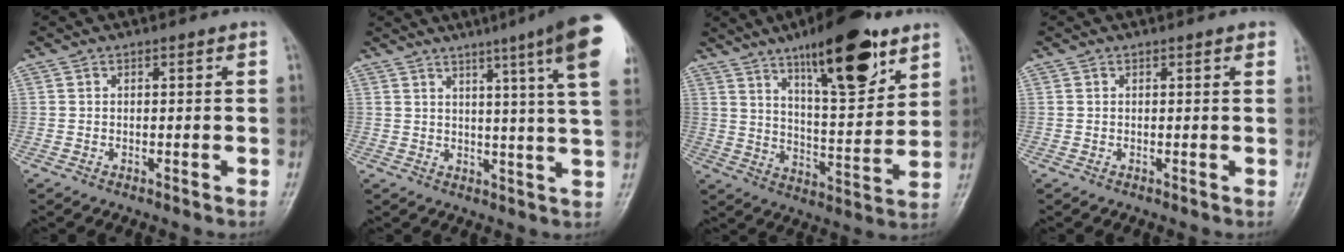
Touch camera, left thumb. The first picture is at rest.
{"total": 16.3, "force": [8.8, 0.1, 13.7], "torque": [-0.173, -0.033, 0.092]}
{"total": 18.6, "force": [11.1, 5.5, 13.8], "torque": [-0.180, -0.060, 0.181]}
{"total": 1.6, "force": [1.0, 0.2, 1.2], "torque": [-0.012, 0.004, 0.008]}